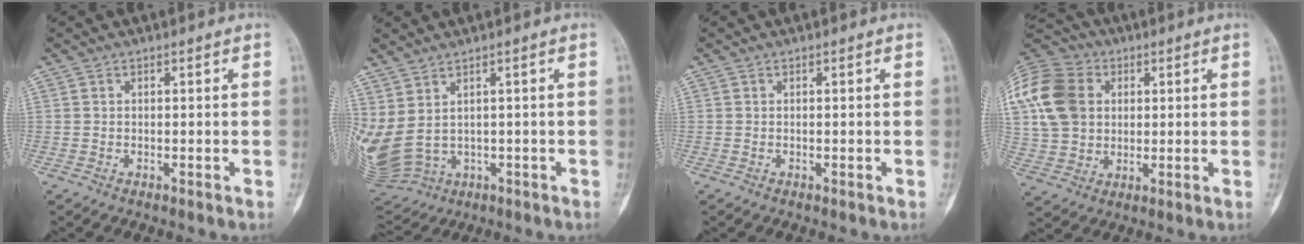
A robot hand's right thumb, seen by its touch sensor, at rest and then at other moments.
{"total": 13.6, "force": [0.6, 9.2, 10.0], "torque": [-0.260, -0.006, 0.046]}
{"total": 0.0}
{"total": 24.0, "force": [5.7, 18.6, 14.0], "torque": [-0.329, 0.046, 0.115]}